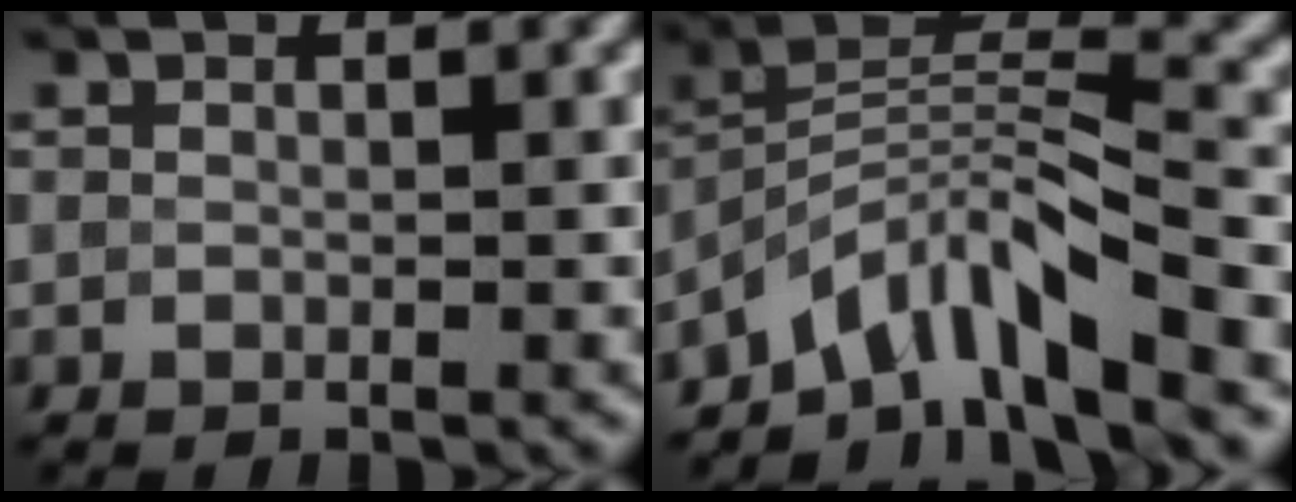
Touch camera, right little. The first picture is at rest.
{"total": 7.2, "force": [-5.3, 1.5, 4.6], "torque": [-0.065, 0.008, -0.108]}